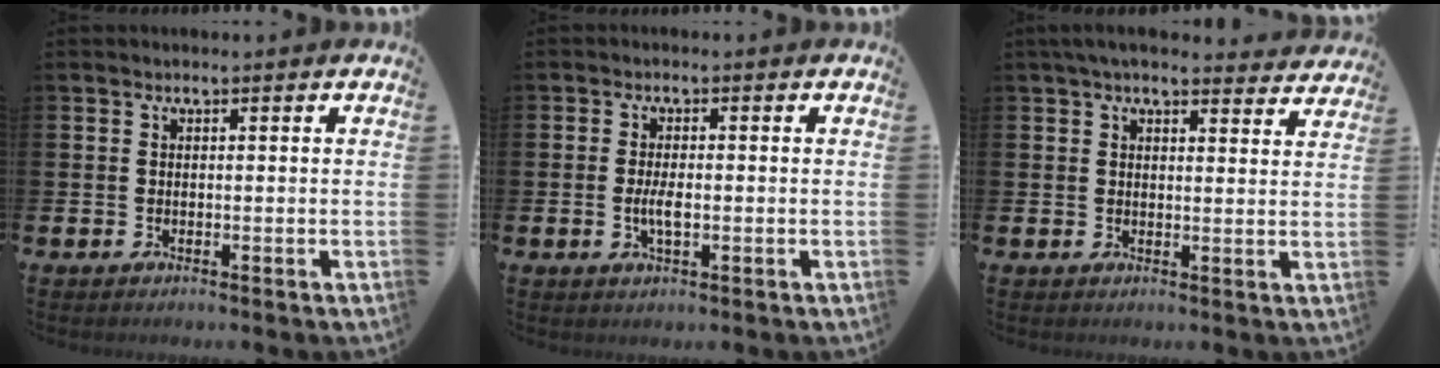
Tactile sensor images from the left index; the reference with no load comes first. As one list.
[{"total": 2.8, "force": [-0.3, 1.0, 2.6], "torque": [-0.039, -0.004, -0.008]}, {"total": 4.4, "force": [4.1, 0.7, 1.5], "torque": [-0.024, -0.019, 0.073]}]